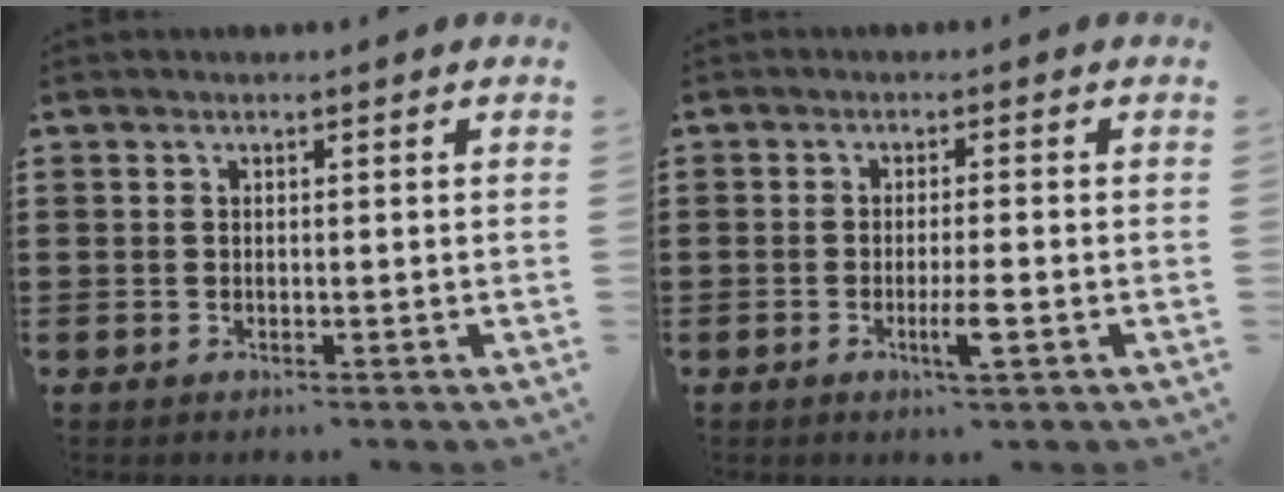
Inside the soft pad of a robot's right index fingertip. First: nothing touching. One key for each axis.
{"total": 3.7, "fx": -1.5, "fy": 0.1, "fz": 3.4, "tx": -0.064, "ty": -0.011, "tz": -0.028}